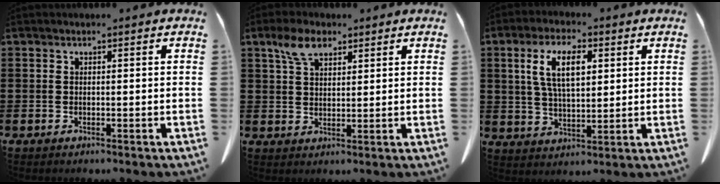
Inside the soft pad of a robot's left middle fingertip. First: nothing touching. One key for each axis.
{"total": 5.1, "fx": 3.1, "fy": 2.5, "fz": 3.2, "tx": -0.074, "ty": 0.007, "tz": 0.057}
{"total": 8.2, "fx": 3.1, "fy": 3.3, "fz": 6.8, "tx": -0.143, "ty": 0.009, "tz": 0.054}